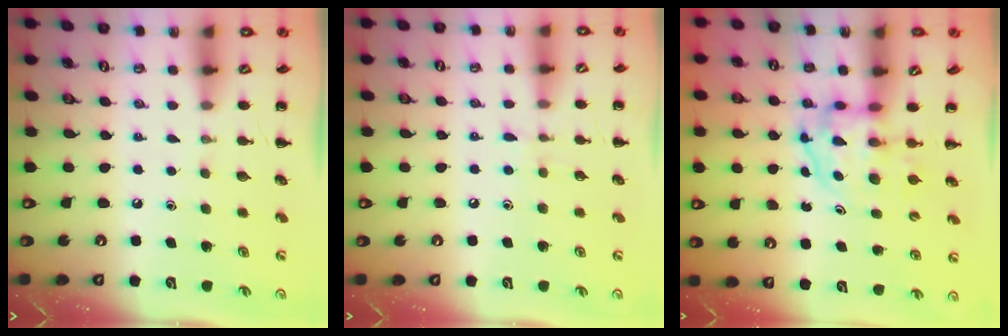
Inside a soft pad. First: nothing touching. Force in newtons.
{"total": 4.4, "press": 4.1, "slide": 1.6}
{"total": 3.4, "press": 3.4, "slide": 0.5}